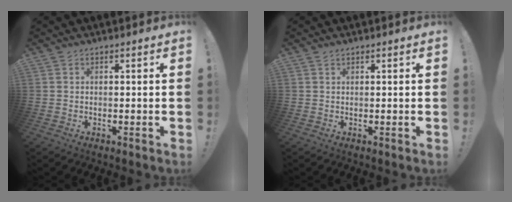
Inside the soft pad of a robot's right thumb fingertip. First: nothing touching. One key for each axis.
{"total": 0.8, "fx": 0.6, "fy": 0.4, "fz": 0.2, "tx": 0.002, "ty": -0.003, "tz": 0.011}